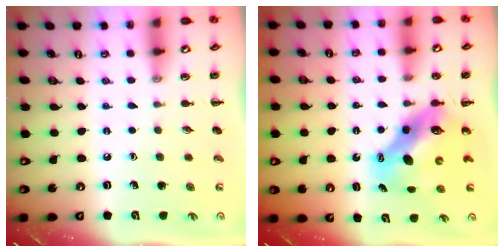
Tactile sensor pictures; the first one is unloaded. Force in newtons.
{"total": 8.9, "press": 8.6, "slide": 2.3}